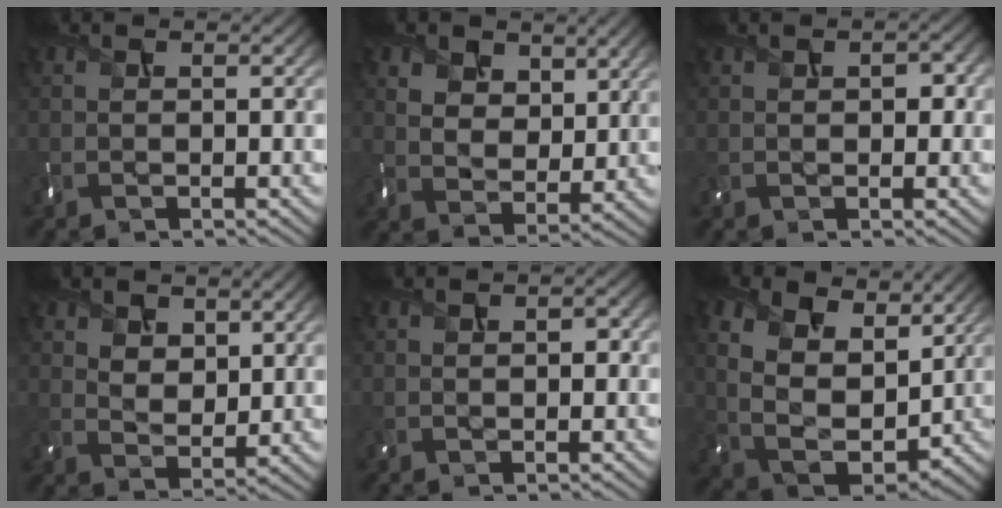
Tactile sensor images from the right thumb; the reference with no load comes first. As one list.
[{"total": 7.1, "force": [4.4, 4.3, 3.5], "torque": [-0.092, -0.018, 0.087]}, {"total": 2.5, "force": [0.4, 1.8, 1.8], "torque": [-0.033, -0.001, 0.009]}, {"total": 4.8, "force": [2.9, 2.9, 2.4], "torque": [-0.061, -0.013, 0.054]}, {"total": 1.7, "force": [0.4, 1.1, 1.2], "torque": [-0.021, -0.001, 0.009]}, {"total": 13.1, "force": [6.4, 7.9, 8.3], "torque": [-0.205, -0.002, 0.096]}]